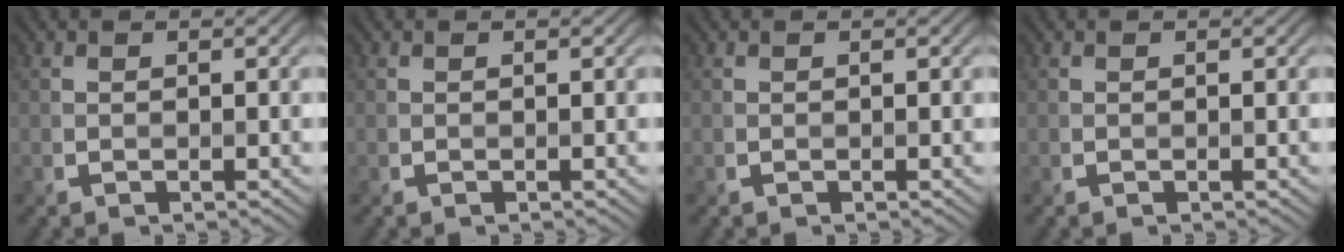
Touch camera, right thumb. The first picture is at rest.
{"total": 0.0}
{"total": 0.0}
{"total": 0.0}